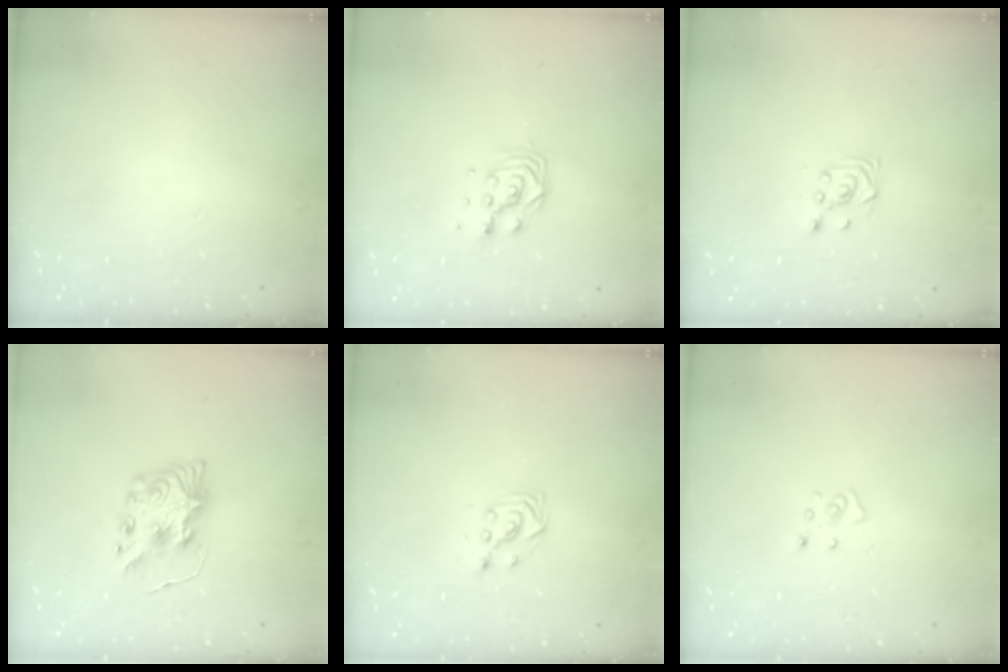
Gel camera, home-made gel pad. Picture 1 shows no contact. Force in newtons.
{"total": 6.6, "press": 6.6, "slide": 0.5}
{"total": 3.6, "press": 3.5, "slide": 1.2}
{"total": 8.7, "press": 8.7, "slide": 0.3}
{"total": 2.9, "press": 2.9, "slide": 0.3}
{"total": 4.2, "press": 4.1, "slide": 0.5}